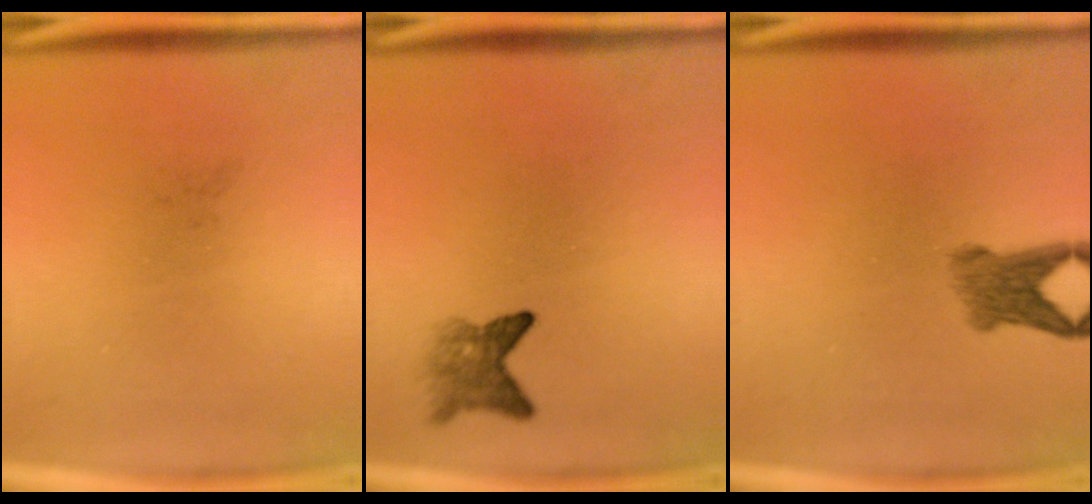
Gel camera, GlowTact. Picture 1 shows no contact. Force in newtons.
{"total": 2.8}
{"total": 3.9}